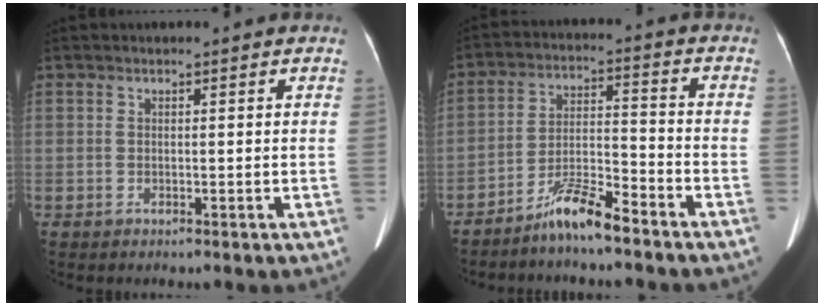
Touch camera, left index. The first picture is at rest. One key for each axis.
{"total": 7.4, "fx": -6.3, "fy": 0.5, "fz": 3.9, "tx": -0.080, "ty": -0.009, "tz": -0.120}